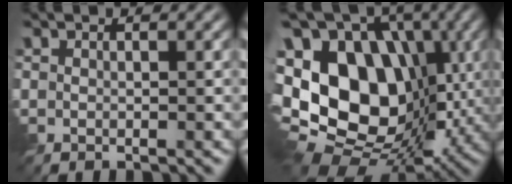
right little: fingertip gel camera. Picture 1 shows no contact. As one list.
[{"total": 17.2, "force": [-0.6, 12.3, 12.0], "torque": [-0.221, 0.002, -0.010]}]